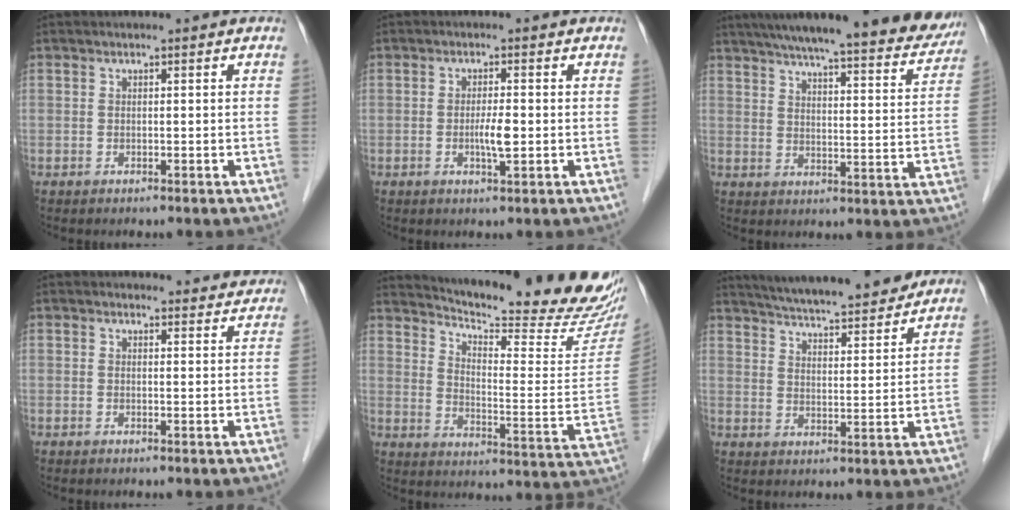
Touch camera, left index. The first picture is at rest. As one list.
[{"total": 2.8, "force": [-0.4, 0.3, 2.8], "torque": [-0.054, -0.003, -0.006]}, {"total": 25.2, "force": [22.0, 3.3, 11.9], "torque": [-0.175, -0.020, 0.275]}, {"total": 4.5, "force": [4.3, 1.1, 0.1], "torque": [0.002, 0.000, 0.039]}, {"total": 25.1, "force": [23.6, 0.8, 8.4], "torque": [-0.133, -0.116, 0.296]}, {"total": 16.9, "force": [15.3, 1.7, 6.8], "torque": [-0.109, 0.012, 0.227]}]